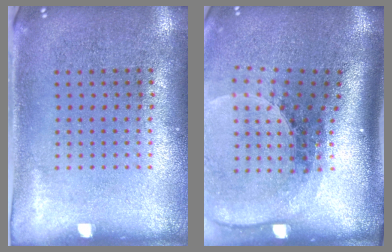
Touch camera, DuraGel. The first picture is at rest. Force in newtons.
{"total": 2.6, "press": 1.9, "slide": 1.8}